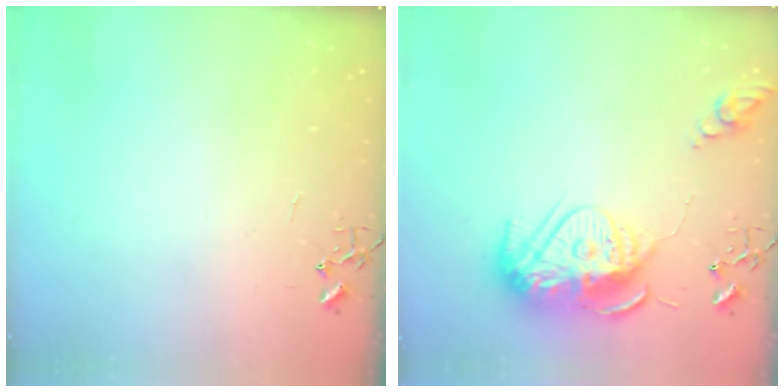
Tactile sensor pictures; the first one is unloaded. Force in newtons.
{"total": 16.0, "press": 16.0, "slide": 1.5}